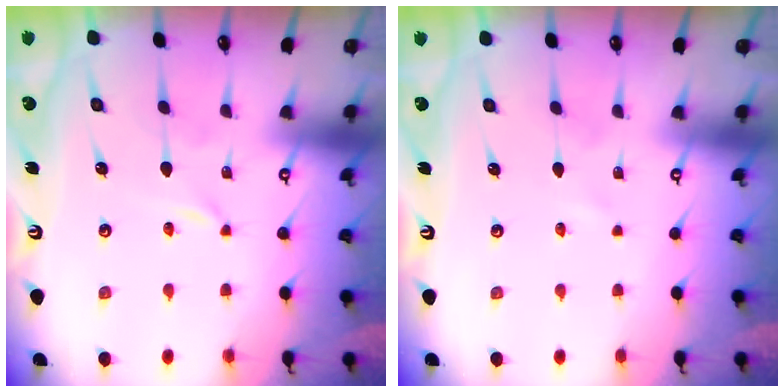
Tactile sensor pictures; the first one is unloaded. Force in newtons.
{"total": 0.0}